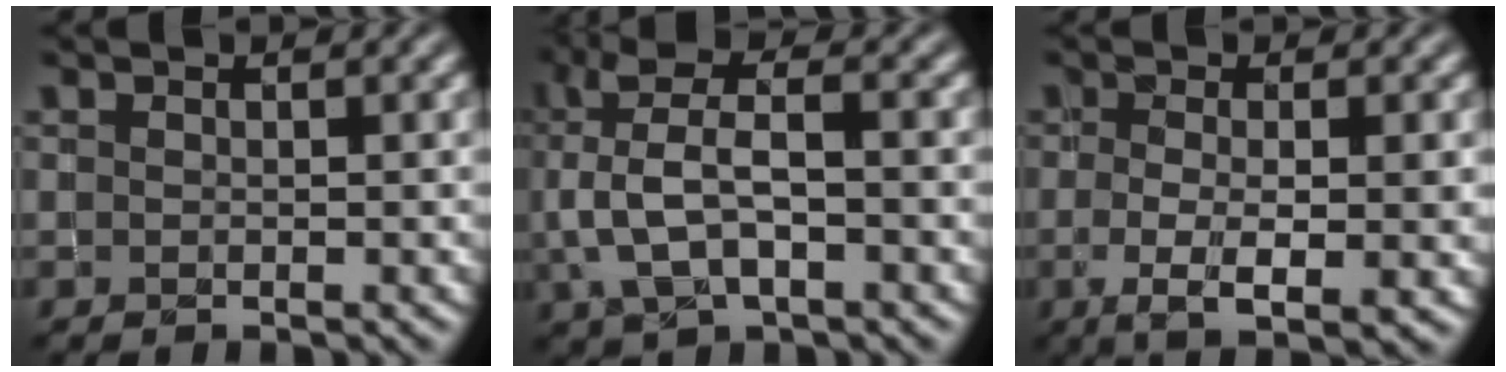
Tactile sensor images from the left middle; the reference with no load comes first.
{"total": 5.5, "force": [0.5, 2.7, 4.8], "torque": [-0.094, 0.012, 0.005]}
{"total": 4.8, "force": [-1.0, 1.4, 4.5], "torque": [-0.080, -0.012, -0.013]}